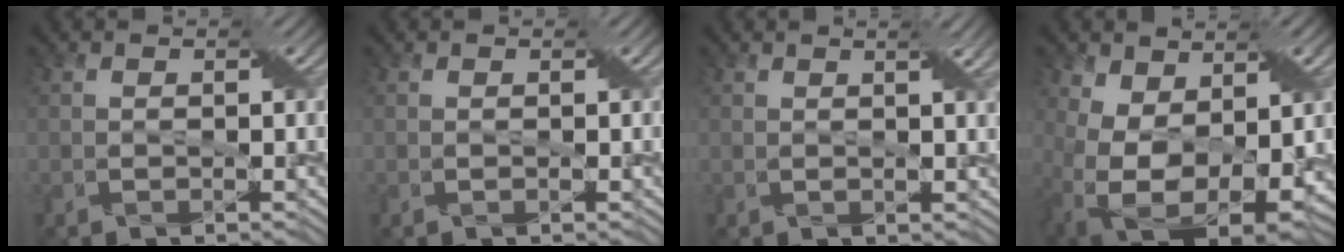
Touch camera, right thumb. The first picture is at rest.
{"total": 0.0}
{"total": 3.1, "force": [1.2, 0.3, 2.8], "torque": [-0.047, 0.003, 0.020]}
{"total": 13.0, "force": [1.0, 8.1, 10.1], "torque": [-0.220, -0.033, 0.034]}